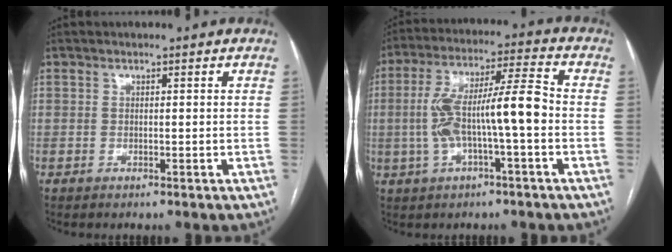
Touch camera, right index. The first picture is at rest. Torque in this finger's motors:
{"motor_torque": [0.56, 0.00, 0.34, 0.21]}